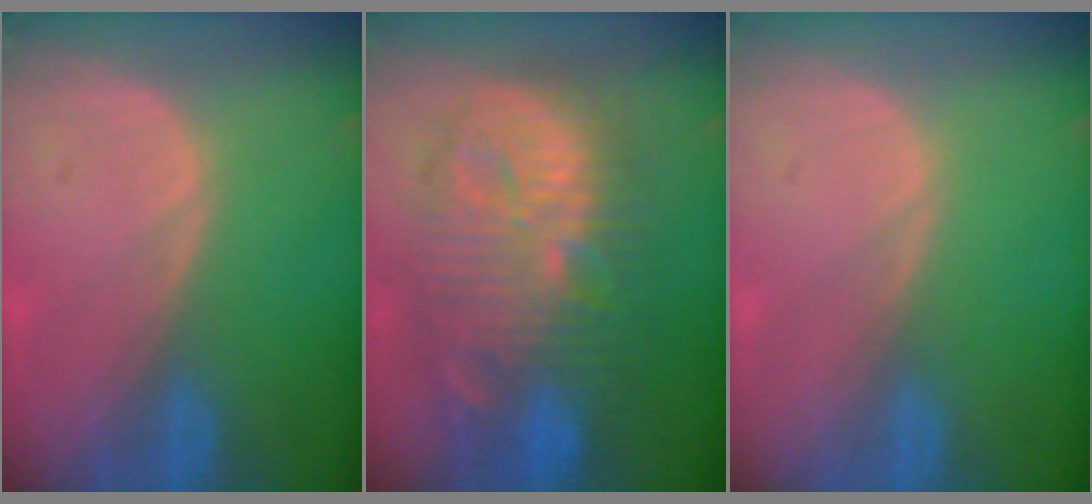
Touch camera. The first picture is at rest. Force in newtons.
{"total": 13.7, "press": 13.6, "slide": 1.2}
{"total": 0.0}